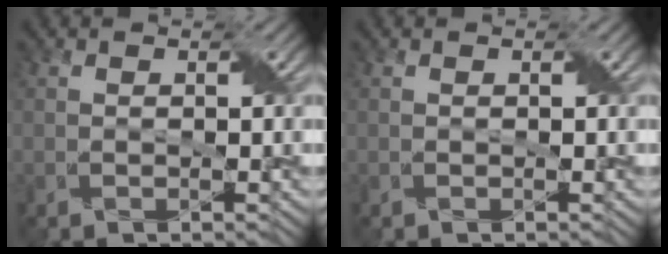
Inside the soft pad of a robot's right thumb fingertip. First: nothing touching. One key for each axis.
{"total": 0.0}